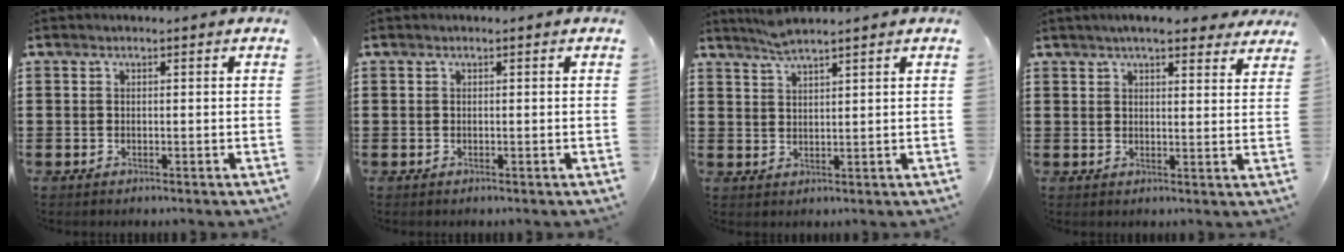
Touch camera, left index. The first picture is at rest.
{"total": 0.0}
{"total": 3.0, "force": [2.7, -0.1, 1.3], "torque": [-0.032, -0.004, 0.050]}
{"total": 5.3, "force": [4.5, 0.8, 2.5], "torque": [-0.061, -0.002, 0.083]}